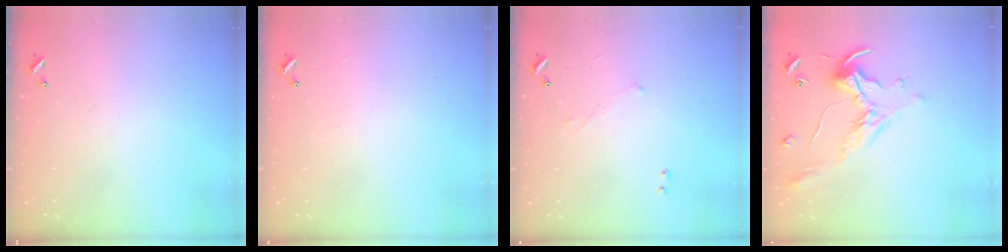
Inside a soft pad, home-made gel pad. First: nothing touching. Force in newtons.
{"total": 0.6, "press": 0.2, "slide": 0.6}
{"total": 1.2, "press": 1.1, "slide": 0.5}
{"total": 1.1, "press": 0.8, "slide": 0.9}